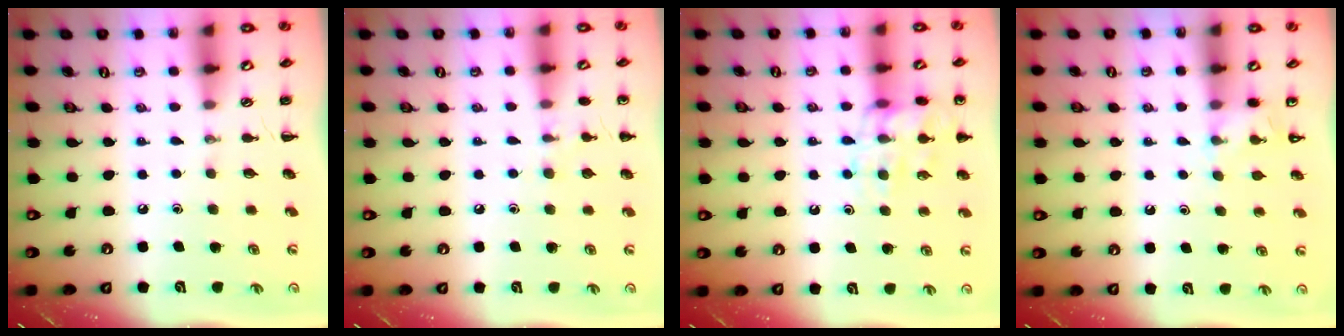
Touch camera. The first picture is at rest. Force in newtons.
{"total": 6.8, "press": 6.6, "slide": 1.8}
{"total": 14.6, "press": 14.5, "slide": 2.1}
{"total": 4.7, "press": 4.4, "slide": 1.6}